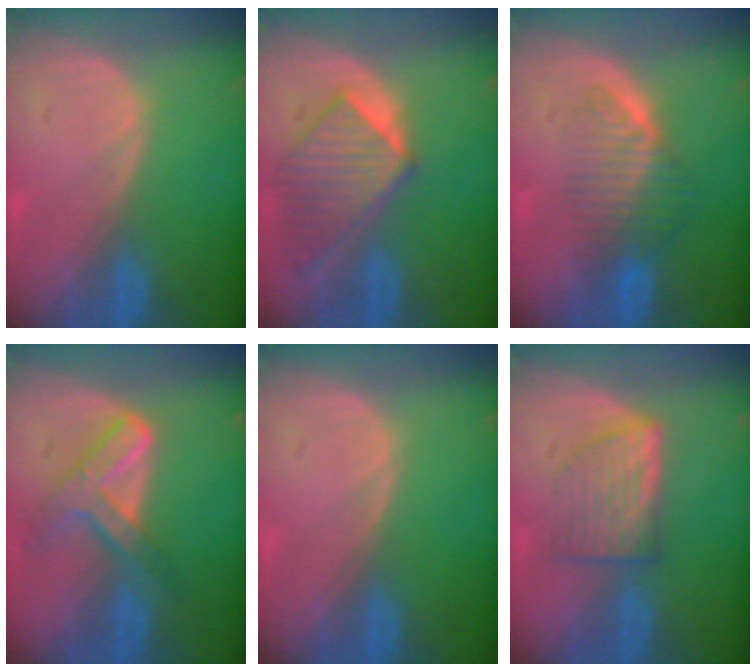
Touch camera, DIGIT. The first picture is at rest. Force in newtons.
{"total": 8.0, "press": 7.5, "slide": 2.7}
{"total": 6.5, "press": 5.8, "slide": 2.8}
{"total": 7.2, "press": 6.2, "slide": 3.8}
{"total": 0.0}
{"total": 6.1, "press": 5.8, "slide": 1.7}